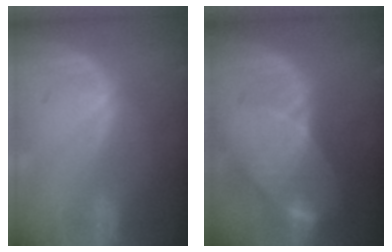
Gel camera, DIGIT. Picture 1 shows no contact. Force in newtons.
{"total": 8.4, "press": 7.6, "slide": 3.6}